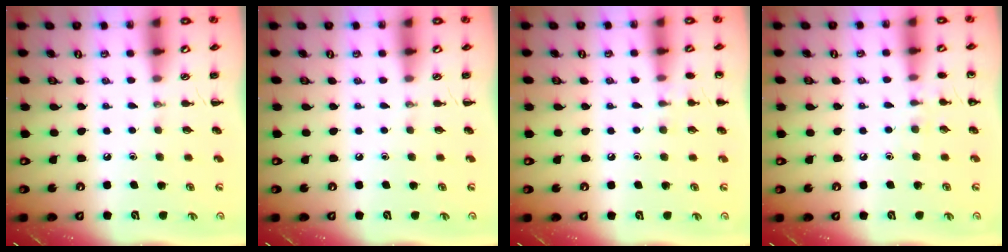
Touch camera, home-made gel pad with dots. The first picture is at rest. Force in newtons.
{"total": 0.0}
{"total": 5.9, "press": 5.7, "slide": 1.7}
{"total": 6.2, "press": 5.9, "slide": 2.0}